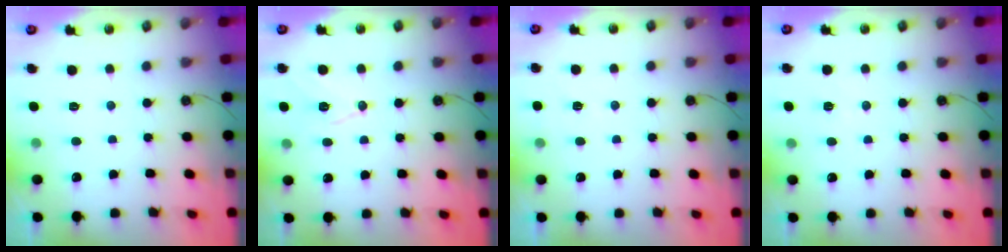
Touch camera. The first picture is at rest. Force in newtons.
{"total": 9.6, "press": 9.0, "slide": 3.5}
{"total": 3.9, "press": 1.9, "slide": 3.4}
{"total": 5.3, "press": 5.1, "slide": 1.4}